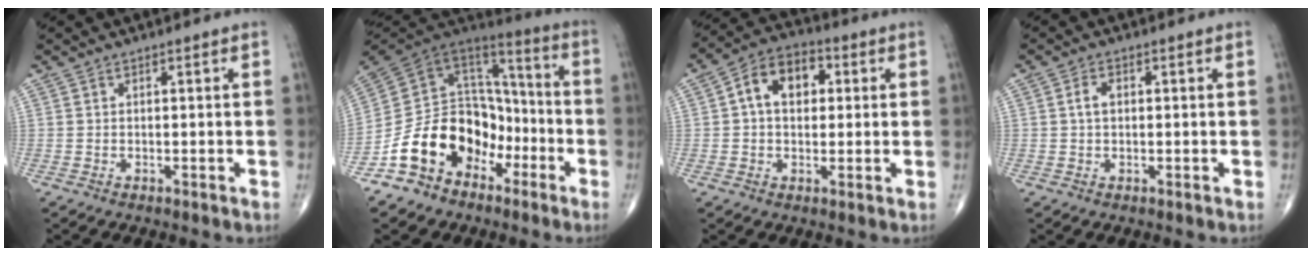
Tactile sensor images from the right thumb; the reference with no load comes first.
{"total": 18.3, "force": [-8.6, 13.7, 8.7], "torque": [-0.105, 0.098, -0.154]}
{"total": 9.8, "force": [1.8, 6.7, 6.9], "torque": [-0.098, 0.023, 0.022]}
{"total": 2.3, "force": [0.3, 1.5, 1.8], "torque": [-0.035, 0.008, 0.004]}